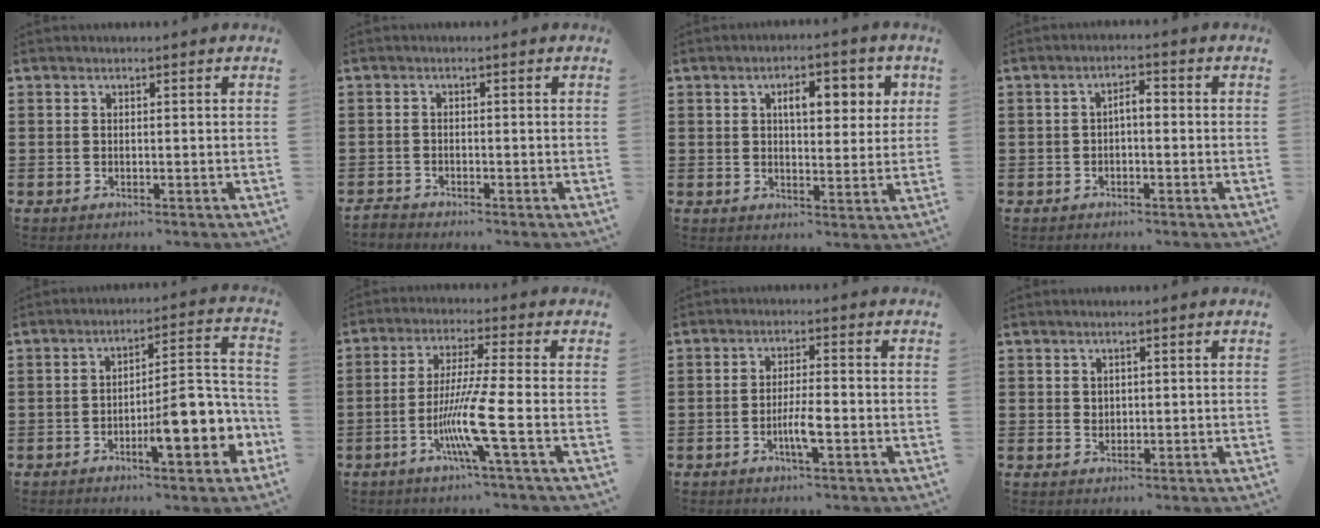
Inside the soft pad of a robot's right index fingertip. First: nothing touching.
{"total": 1.3, "force": [-1.2, 0.2, 0.0], "torque": [-0.004, 0.003, -0.027]}
{"total": 6.0, "force": [2.1, 2.5, 5.0], "torque": [-0.073, 0.000, 0.026]}
{"total": 2.3, "force": [-0.7, 0.8, 2.0], "torque": [-0.039, 0.006, -0.016]}
{"total": 10.0, "force": [-4.2, 2.9, 8.6], "torque": [-0.110, -0.008, -0.073]}
{"total": 9.1, "force": [-3.2, -0.5, 8.5], "torque": [-0.177, -0.023, -0.066]}
{"total": 4.1, "force": [-1.6, 0.6, 3.7], "torque": [-0.070, 0.000, -0.031]}
{"total": 1.1, "force": [0.7, 0.8, 0.2], "torque": [-0.005, 0.003, 0.015]}